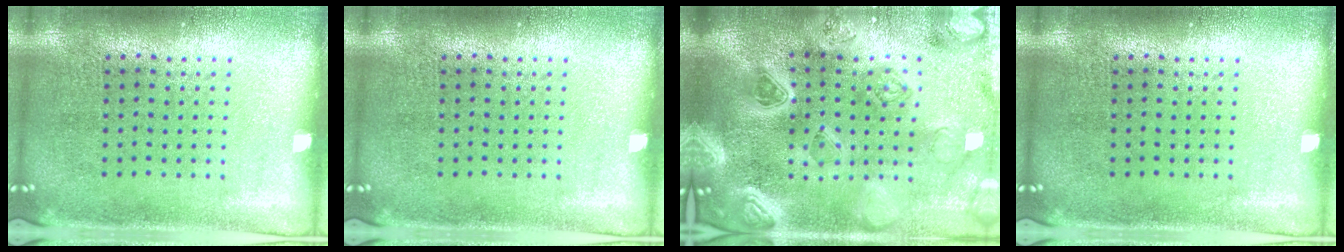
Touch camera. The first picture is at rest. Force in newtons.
{"total": 0.0}
{"total": 5.1, "press": 4.4, "slide": 2.6}
{"total": 0.0}